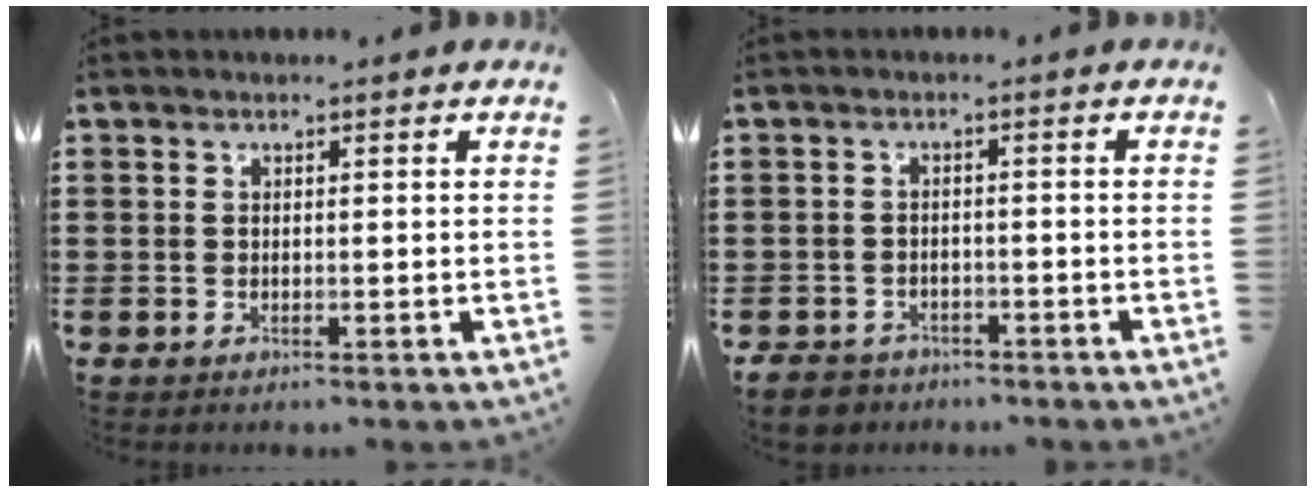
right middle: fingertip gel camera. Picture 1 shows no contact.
{"total": 3.3, "force": [-3.1, 1.0, 0.4], "torque": [-0.018, 0.001, -0.067]}